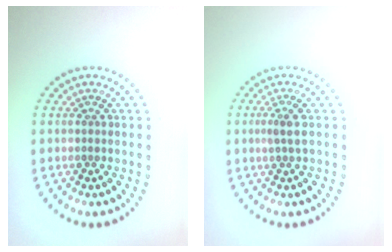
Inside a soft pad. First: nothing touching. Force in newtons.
{"total": 1.5, "press": 1.2, "slide": 0.9}